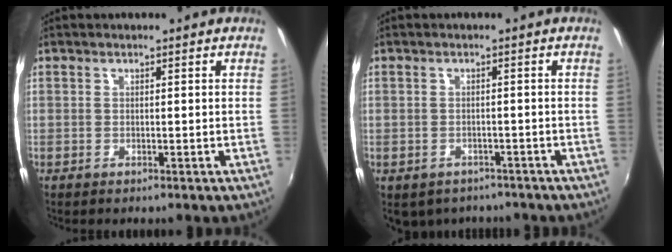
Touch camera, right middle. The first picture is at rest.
{"total": 6.1, "force": [-4.3, 3.7, 2.2], "torque": [-0.052, -0.022, -0.052]}